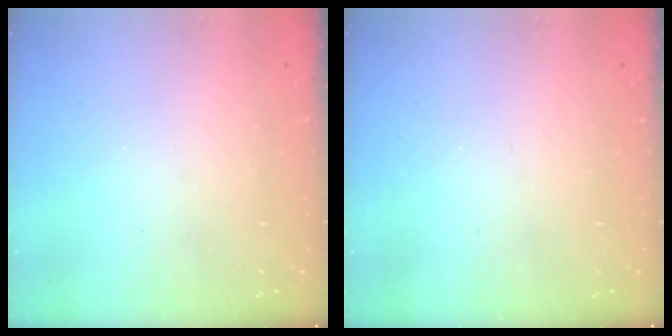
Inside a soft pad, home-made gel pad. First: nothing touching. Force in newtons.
{"total": 0.0}